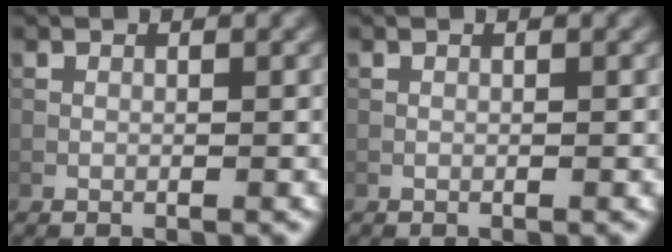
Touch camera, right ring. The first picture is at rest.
{"total": 0.0}